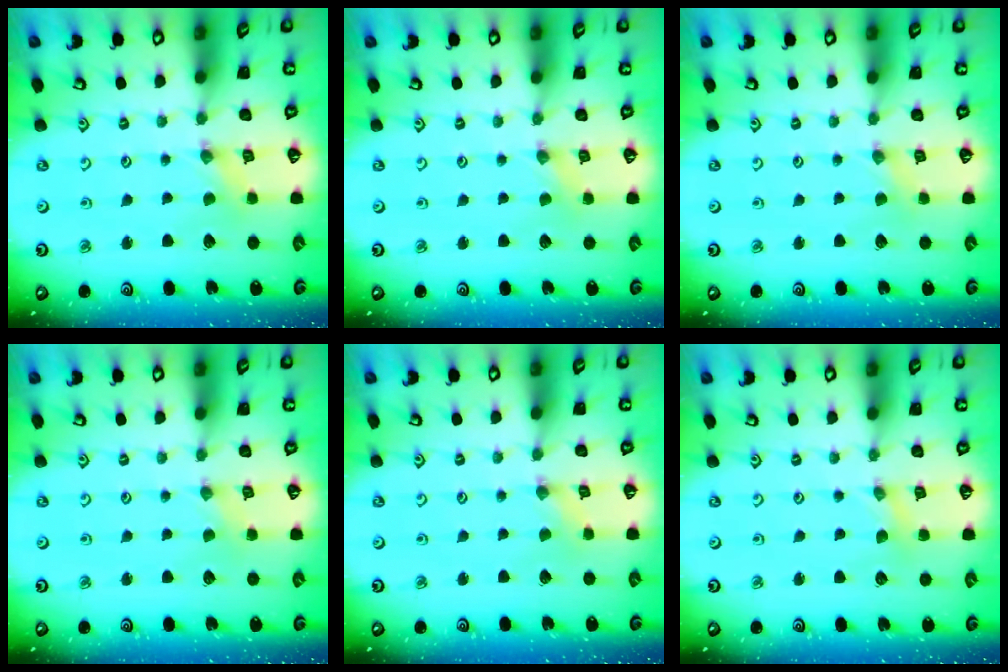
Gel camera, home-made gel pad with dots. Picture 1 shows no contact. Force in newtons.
{"total": 0.0}
{"total": 1.1, "press": 1.1, "slide": 0.3}
{"total": 0.0}
{"total": 0.7, "press": 0.7, "slide": 0.2}
{"total": 1.4, "press": 1.4, "slide": 0.3}